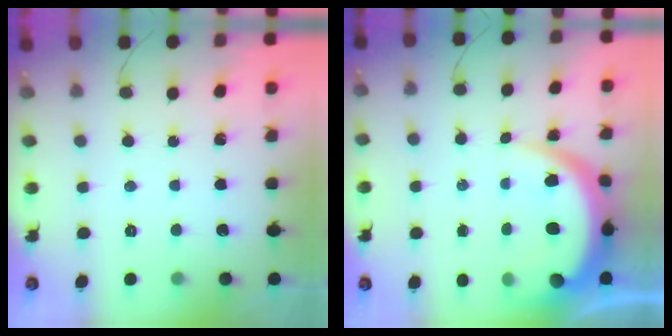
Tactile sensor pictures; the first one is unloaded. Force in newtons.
{"total": 11.4, "press": 11.3, "slide": 1.1}